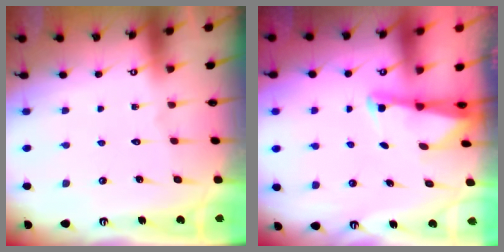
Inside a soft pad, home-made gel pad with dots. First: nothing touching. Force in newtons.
{"total": 1.8, "press": 1.7, "slide": 0.3}